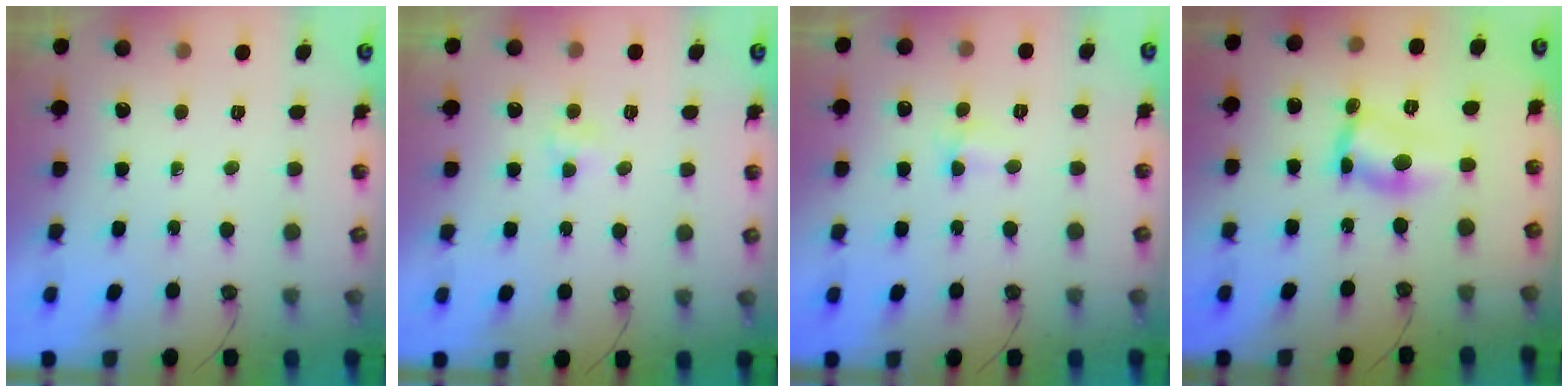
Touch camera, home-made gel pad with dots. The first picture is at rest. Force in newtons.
{"total": 3.1, "press": 3.0, "slide": 0.4}
{"total": 2.9, "press": 2.7, "slide": 1.0}
{"total": 6.7, "press": 6.7, "slide": 0.3}